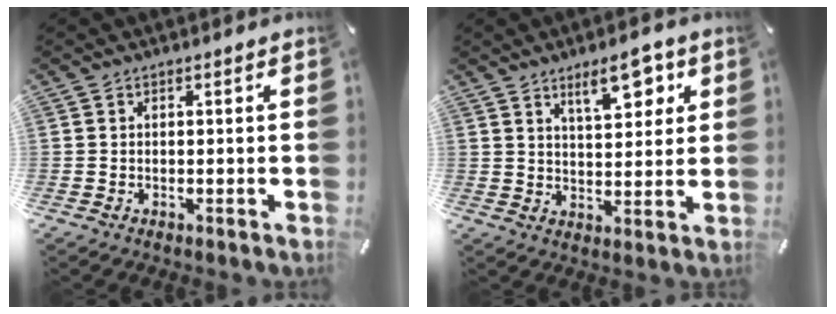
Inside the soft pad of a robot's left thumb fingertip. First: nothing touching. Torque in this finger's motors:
{"motor_torque": [0.26, 0.16, 0.98, -0.68, 0.19]}